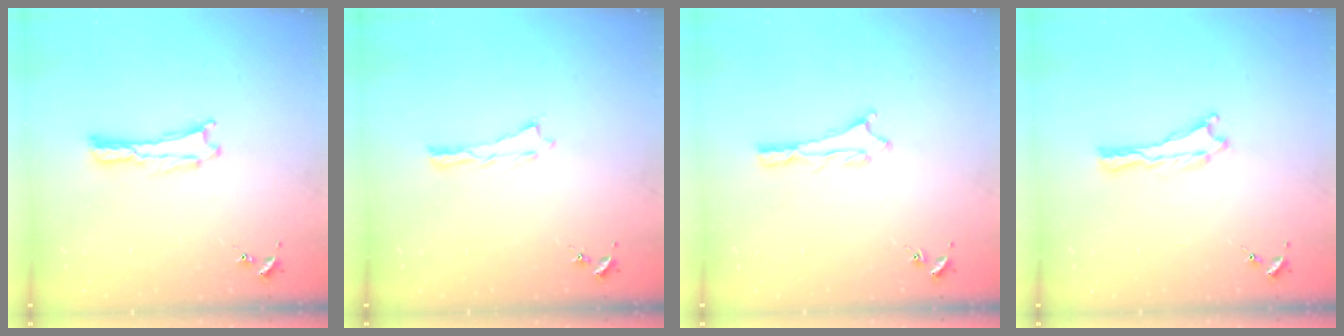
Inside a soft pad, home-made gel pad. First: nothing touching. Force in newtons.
{"total": 0.0}
{"total": 1.1, "press": 1.0, "slide": 0.1}
{"total": 0.0}